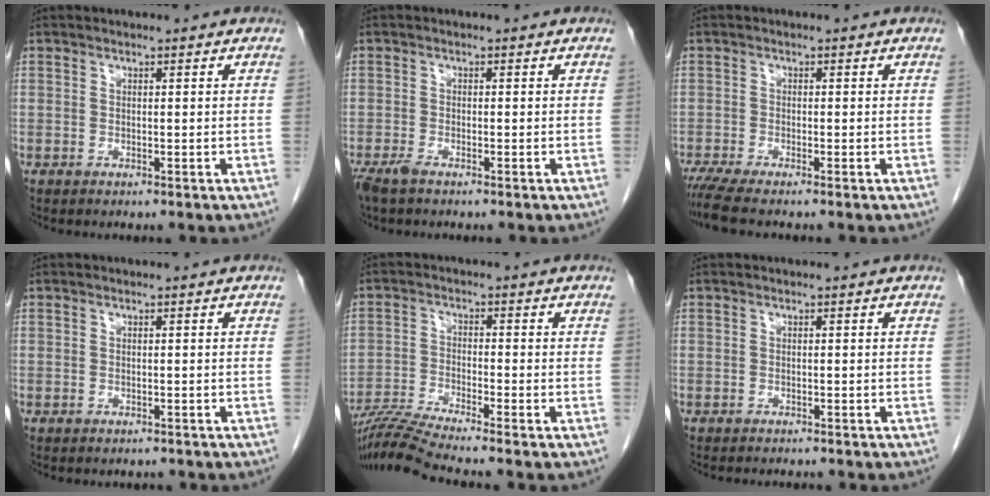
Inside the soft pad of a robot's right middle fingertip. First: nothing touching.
{"total": 2.6, "force": [-2.0, 0.6, 1.6], "torque": [-0.035, -0.007, -0.037]}
{"total": 3.8, "force": [-3.2, -0.3, 2.1], "torque": [-0.039, -0.011, -0.061]}
{"total": 0.8, "force": [-0.7, 0.4, 0.0], "torque": [-0.005, 0.000, -0.011]}
{"total": 8.0, "force": [-7.1, -2.1, 3.1], "torque": [-0.059, -0.026, -0.133]}
{"total": 2.8, "force": [-2.6, 0.4, 0.9], "torque": [-0.010, -0.003, -0.030]}